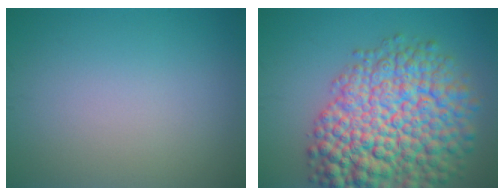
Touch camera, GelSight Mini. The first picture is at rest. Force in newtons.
{"total": 13.3, "press": 13.3, "slide": 0.5}